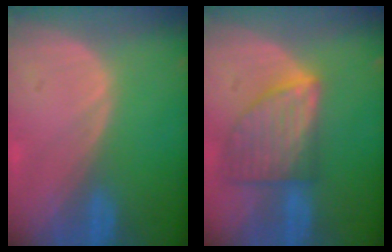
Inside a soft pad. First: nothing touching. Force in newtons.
{"total": 8.1, "press": 7.3, "slide": 3.4}